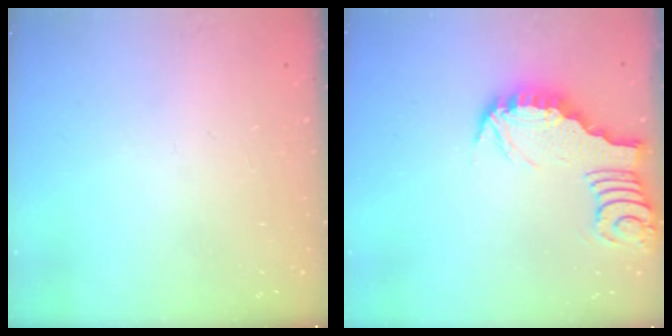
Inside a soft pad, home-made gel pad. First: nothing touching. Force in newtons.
{"total": 3.3, "press": 3.2, "slide": 0.4}